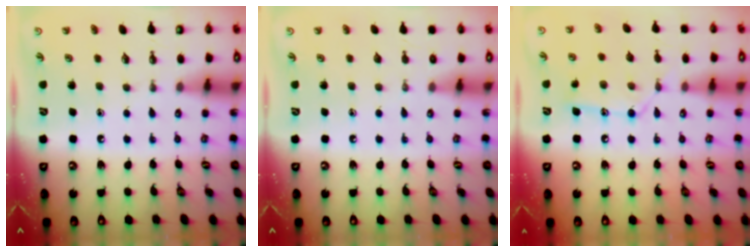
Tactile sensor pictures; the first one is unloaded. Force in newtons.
{"total": 0.0}
{"total": 12.8, "press": 12.7, "slide": 0.7}